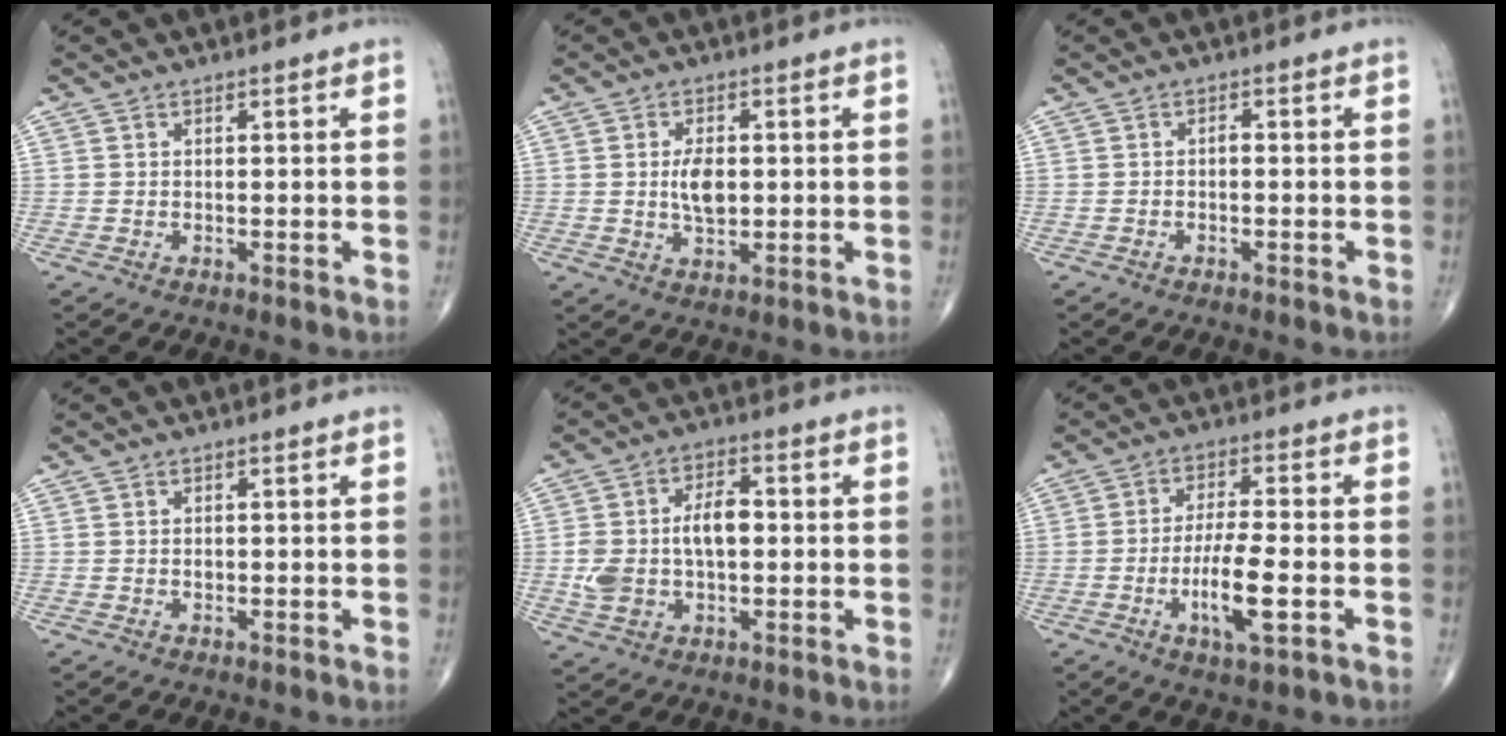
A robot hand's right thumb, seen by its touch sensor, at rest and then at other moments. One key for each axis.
{"total": 5.3, "fx": 0.2, "fy": 2.9, "fz": 4.5, "tx": -0.075, "ty": -0.005, "tz": 0.005}
{"total": 0.9, "fx": -0.3, "fy": 0.4, "fz": 0.7, "tx": -0.005, "ty": 0.007, "tz": -0.010}
{"total": 0.6, "fx": -0.1, "fy": 0.5, "fz": 0.4, "tx": -0.006, "ty": 0.001, "tz": -0.002}
{"total": 10.6, "fx": -0.2, "fy": 6.4, "fz": 8.5, "tx": -0.153, "ty": 0.024, "tz": 0.000}
{"total": 9.4, "fx": -2.9, "fy": 2.3, "fz": 8.7, "tx": -0.162, "ty": 0.007, "tz": -0.052}